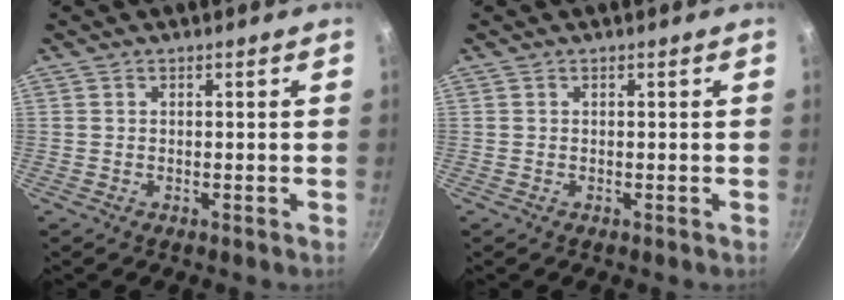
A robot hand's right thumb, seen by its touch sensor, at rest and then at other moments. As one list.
[{"total": 0.0}]